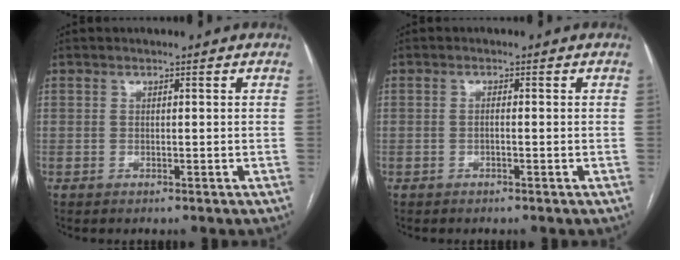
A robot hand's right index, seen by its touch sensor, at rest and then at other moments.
{"total": 0.9, "force": [-0.5, 0.2, 0.7], "torque": [-0.014, 0.002, -0.008]}